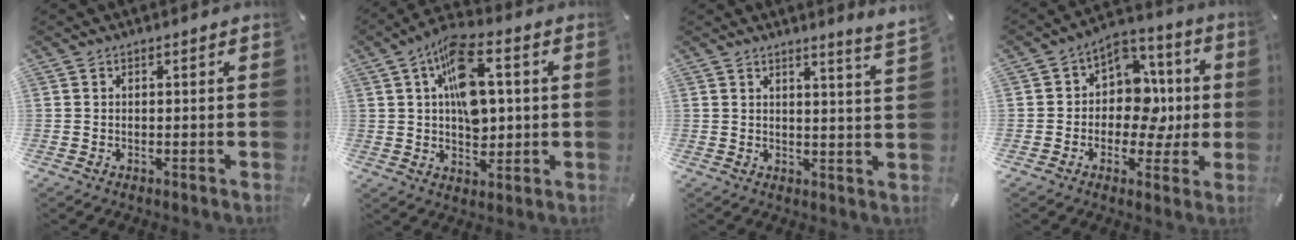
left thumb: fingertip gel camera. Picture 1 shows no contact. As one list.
[{"total": 13.1, "force": [2.8, 8.0, 10.0], "torque": [-0.172, 0.006, 0.049]}, {"total": 4.2, "force": [3.5, -0.8, 2.2], "torque": [-0.042, -0.028, 0.058]}, {"total": 12.0, "force": [-0.6, 10.1, 6.5], "torque": [-0.096, -0.003, -0.002]}]